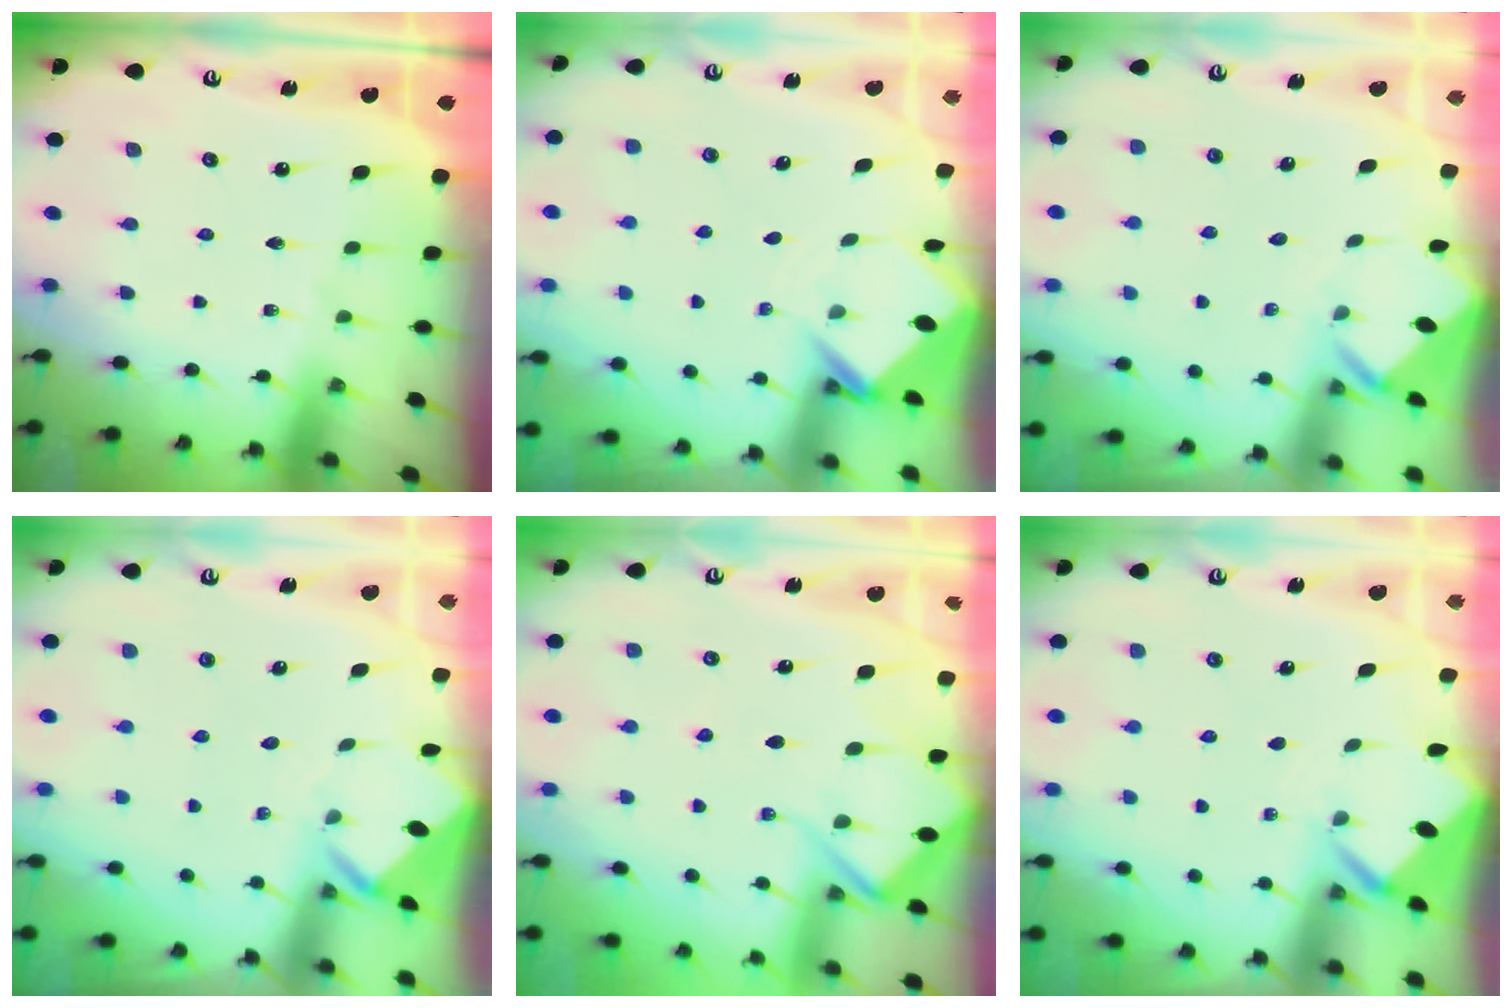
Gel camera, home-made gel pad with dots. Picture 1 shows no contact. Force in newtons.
{"total": 3.9, "press": 3.9, "slide": 0.2}
{"total": 3.5, "press": 3.5, "slide": 0.2}
{"total": 3.4, "press": 3.4, "slide": 0.1}
{"total": 7.7, "press": 7.6, "slide": 0.9}
{"total": 2.8, "press": 2.8, "slide": 0.2}